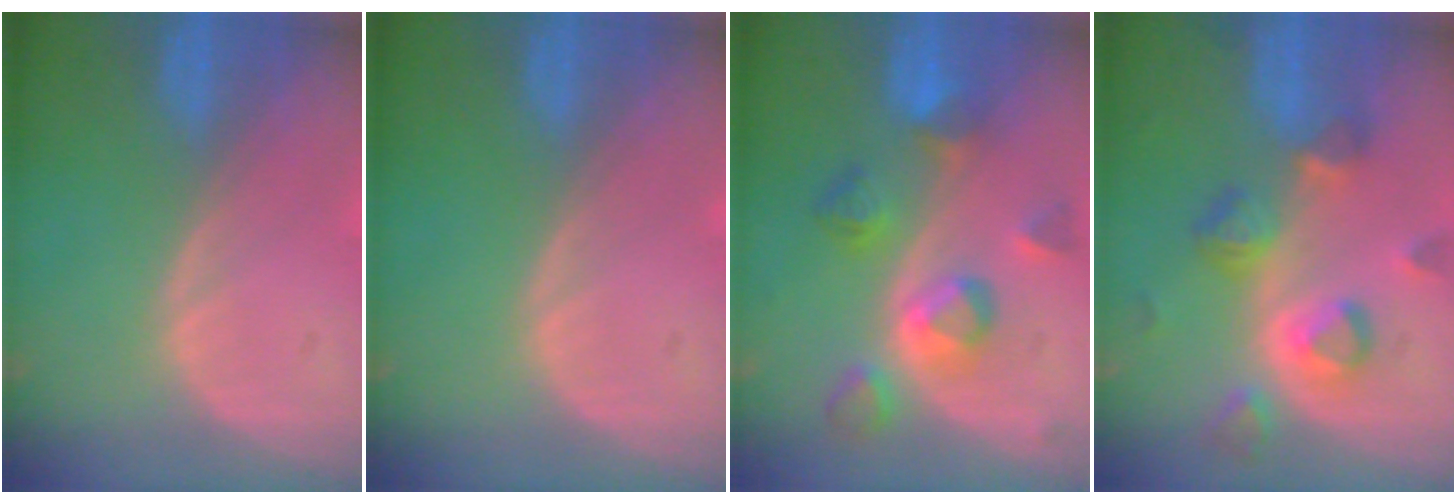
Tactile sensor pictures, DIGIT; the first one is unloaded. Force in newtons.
{"total": 0.0}
{"total": 7.6, "press": 7.3, "slide": 2.0}
{"total": 7.4, "press": 7.3, "slide": 1.2}